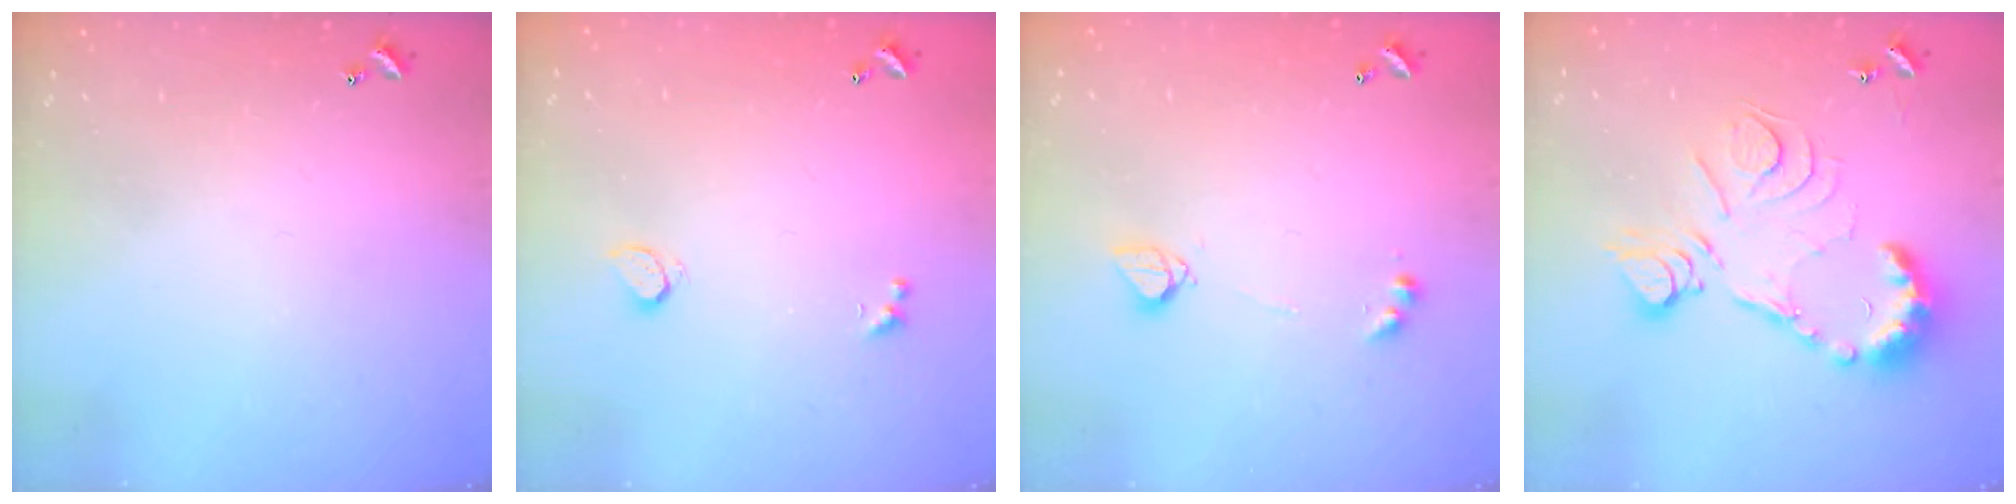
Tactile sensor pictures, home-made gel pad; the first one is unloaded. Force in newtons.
{"total": 0.6, "press": 0.5, "slide": 0.4}
{"total": 3.5, "press": 3.4, "slide": 0.5}
{"total": 15.7, "press": 15.6, "slide": 1.0}